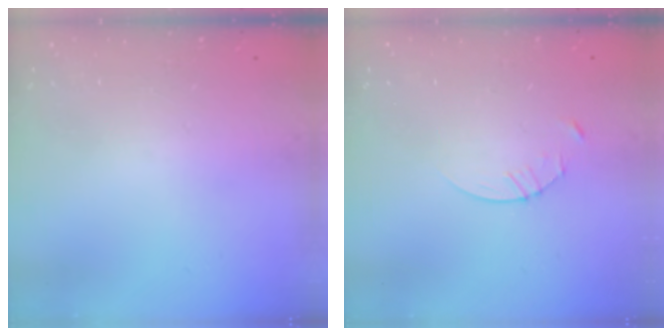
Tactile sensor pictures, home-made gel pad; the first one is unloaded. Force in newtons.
{"total": 2.9, "press": 2.9, "slide": 0.4}